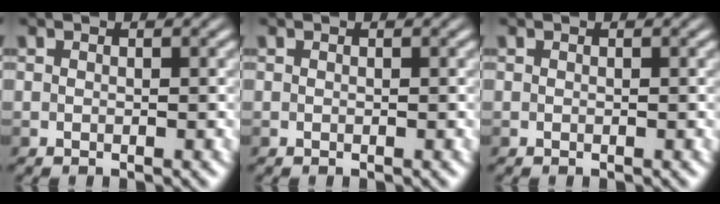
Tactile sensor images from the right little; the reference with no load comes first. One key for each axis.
{"total": 0.0}
{"total": 0.0}